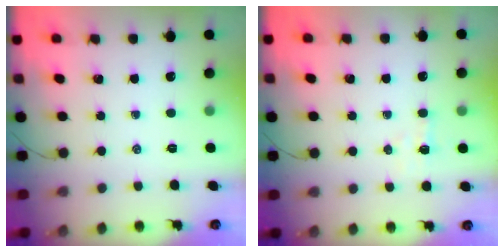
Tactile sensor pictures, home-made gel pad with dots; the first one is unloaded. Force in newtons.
{"total": 3.3, "press": 3.2, "slide": 0.9}